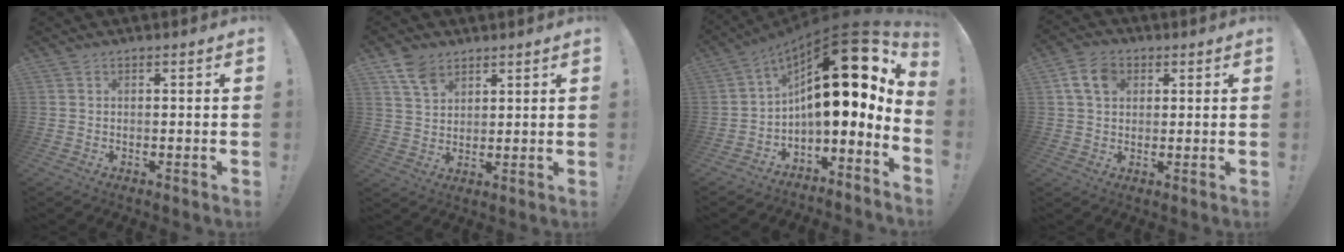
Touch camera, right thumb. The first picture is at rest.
{"total": 7.4, "force": [5.1, 4.4, 3.1], "torque": [-0.054, -0.022, 0.098]}
{"total": 22.8, "force": [7.2, 8.8, 19.8], "torque": [-0.310, -0.052, 0.128]}
{"total": 8.3, "force": [2.9, 6.0, 4.9], "torque": [-0.087, 0.005, 0.055]}